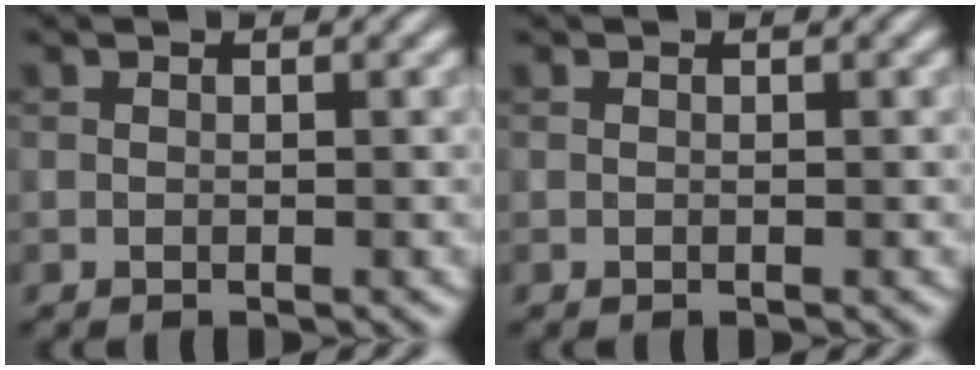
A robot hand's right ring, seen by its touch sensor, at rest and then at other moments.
{"total": 0.0}